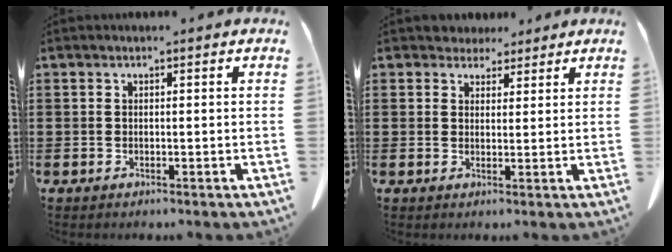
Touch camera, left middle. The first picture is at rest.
{"total": 3.2, "force": [2.7, 1.6, 0.1], "torque": [-0.003, 0.000, 0.051]}